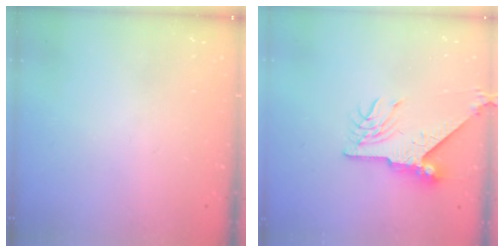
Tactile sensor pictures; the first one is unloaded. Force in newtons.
{"total": 9.9, "press": 9.8, "slide": 1.1}